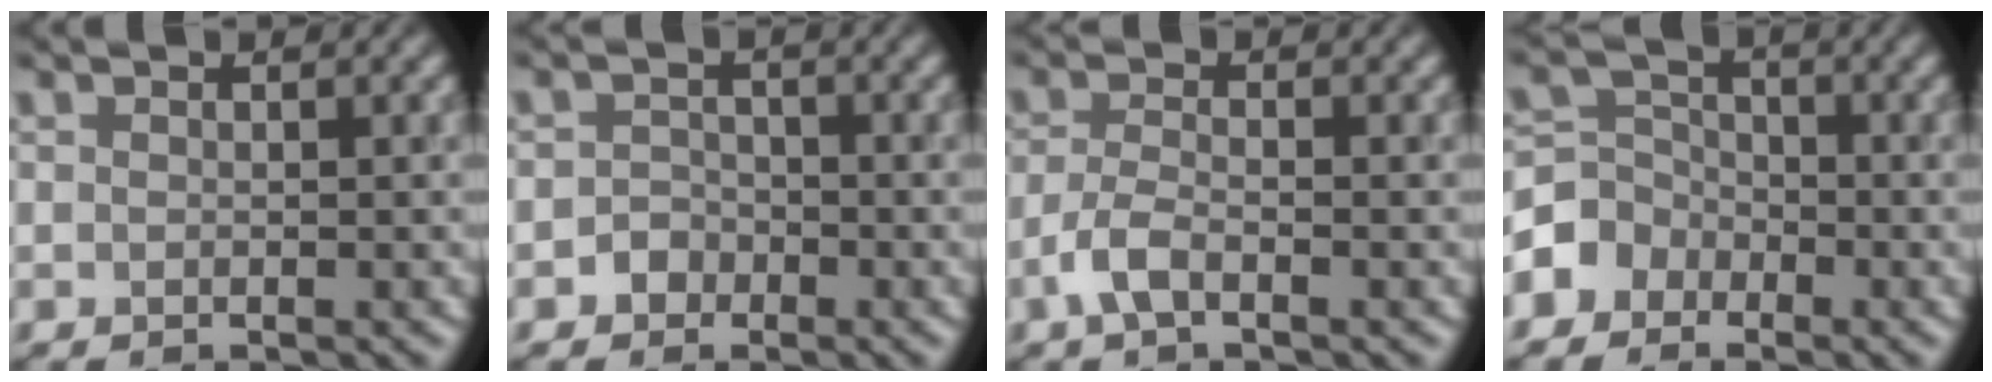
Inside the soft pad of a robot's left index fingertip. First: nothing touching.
{"total": 1.5, "force": [-0.8, 1.2, 0.2], "torque": [0.003, 0.008, -0.016]}
{"total": 2.4, "force": [-1.3, 0.9, 1.8], "torque": [-0.043, 0.005, -0.034]}
{"total": 3.1, "force": [-1.9, 2.5, 0.2], "torque": [0.003, 0.012, -0.051]}